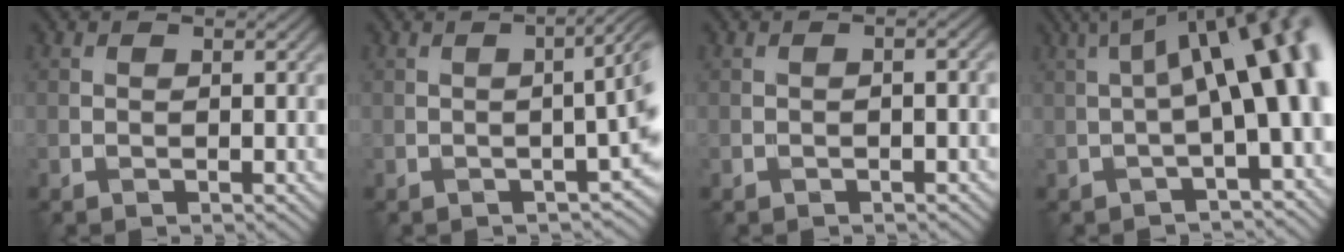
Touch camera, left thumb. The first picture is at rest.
{"total": 5.7, "force": [-0.9, 1.1, 5.5], "torque": [-0.057, 0.004, -0.007]}
{"total": 1.2, "force": [-0.4, 0.5, 1.0], "torque": [-0.004, 0.005, -0.009]}
{"total": 11.7, "force": [1.0, 3.3, 11.2], "torque": [-0.147, 0.018, 0.015]}